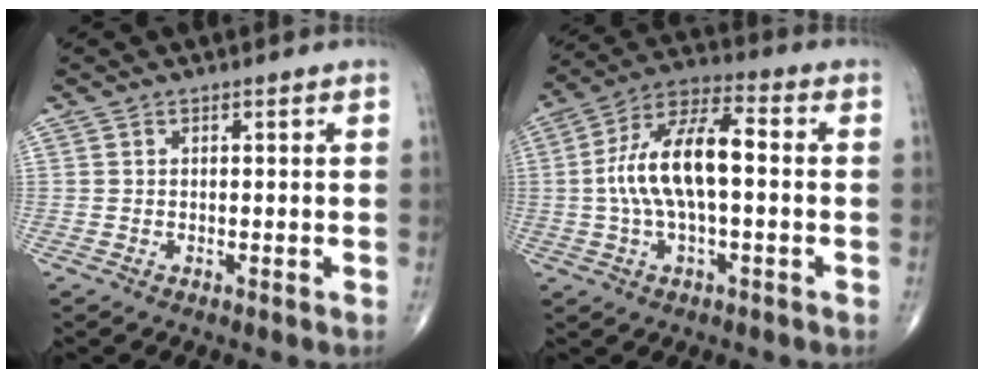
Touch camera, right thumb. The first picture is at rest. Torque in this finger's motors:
{"motor_torque": [0.33, 0.33, 1.20, -0.19, 0.43]}